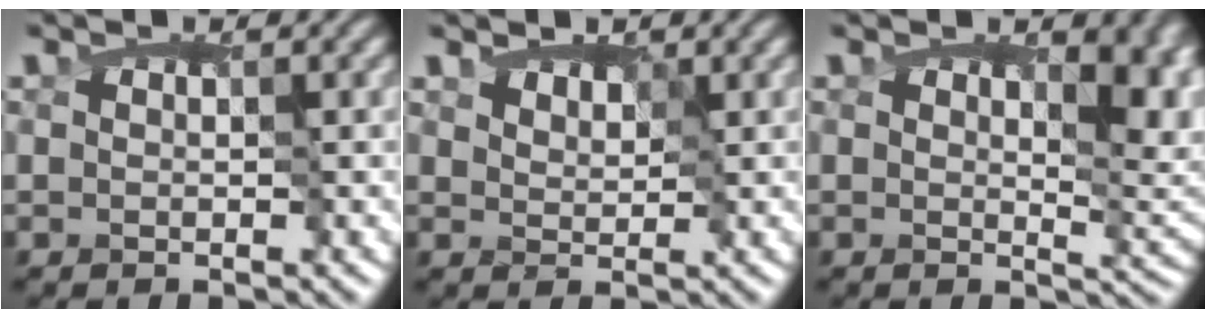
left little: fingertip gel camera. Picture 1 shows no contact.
{"total": 1.3, "force": [0.6, 1.0, 0.6], "torque": [-0.024, -0.006, 0.012]}
{"total": 9.7, "force": [5.3, 4.6, 6.7], "torque": [-0.093, 0.020, 0.074]}